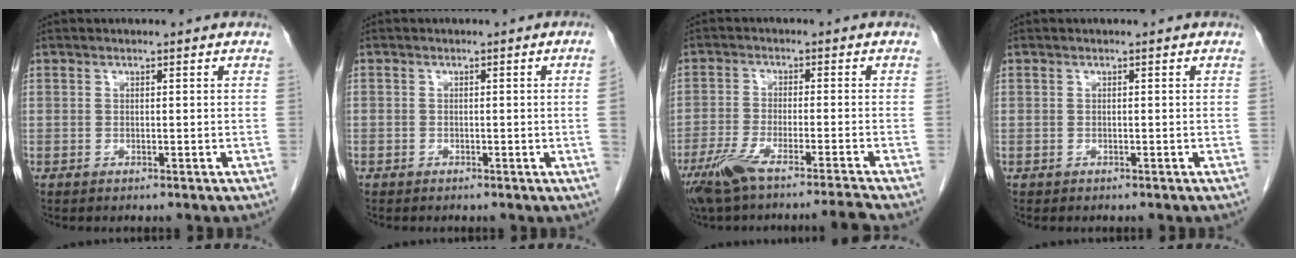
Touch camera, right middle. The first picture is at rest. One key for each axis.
{"total": 1.3, "fx": -0.3, "fy": -0.4, "fz": 1.2, "tx": -0.017, "ty": -0.001, "tz": -0.006}
{"total": 9.5, "fx": -7.7, "fy": -1.0, "fz": 5.5, "tx": -0.096, "ty": -0.021, "tz": -0.131}
{"total": 0.0}